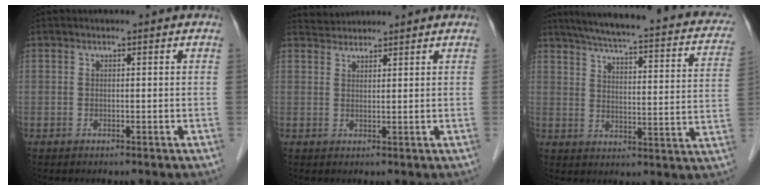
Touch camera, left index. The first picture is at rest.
{"total": 2.3, "force": [2.2, 0.1, -0.5], "torque": [-0.005, 0.018, 0.049]}
{"total": 26.0, "force": [21.0, 4.7, 14.6], "torque": [-0.209, 0.001, 0.248]}